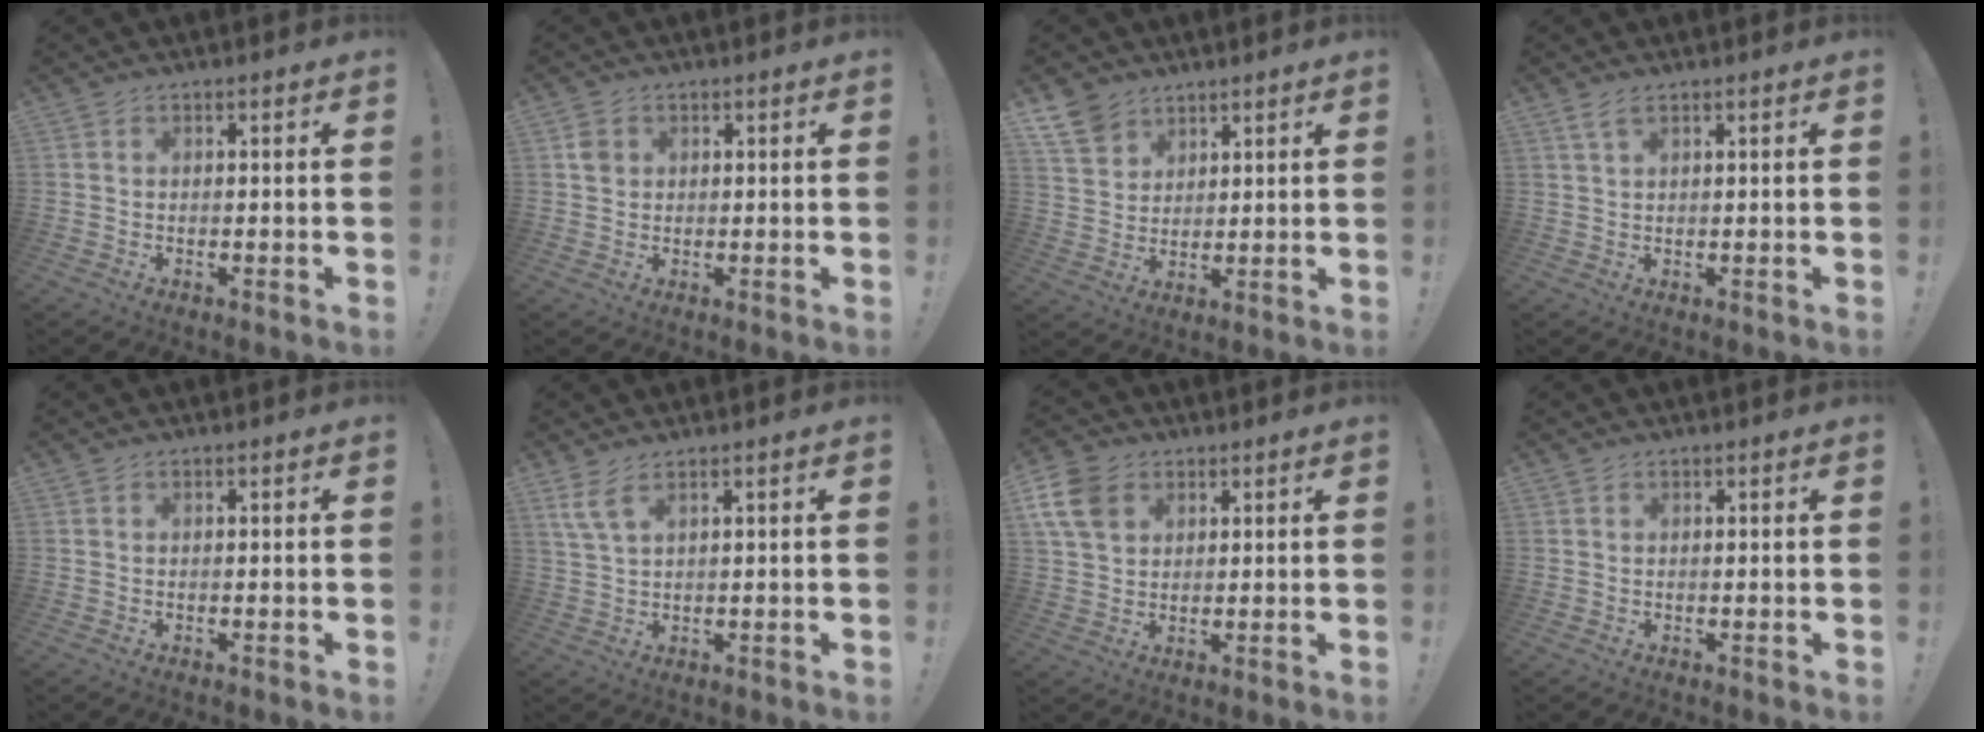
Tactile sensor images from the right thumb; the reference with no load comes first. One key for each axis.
{"total": 2.5, "fx": 1.0, "fy": 2.2, "fz": 0.9, "tx": -0.011, "ty": -0.001, "tz": 0.018}
{"total": 9.2, "fx": 6.4, "fy": 6.1, "fz": 2.4, "tx": -0.053, "ty": -0.035, "tz": 0.130}
{"total": 2.8, "fx": 1.8, "fy": 0.9, "fz": 2.0, "tx": -0.041, "ty": -0.001, "tz": 0.033}
{"total": 0.0}
{"total": 4.8, "fx": 3.0, "fy": 1.0, "fz": 3.6, "tx": -0.081, "ty": -0.005, "tz": 0.057}
{"total": 10.3, "fx": 4.4, "fy": 7.5, "fz": 5.6, "tx": -0.120, "ty": -0.003, "tz": 0.091}
{"total": 0.7, "fx": 0.3, "fy": 0.7, "fz": -0.1, "tx": 0.005, "ty": -0.001, "tz": 0.005}